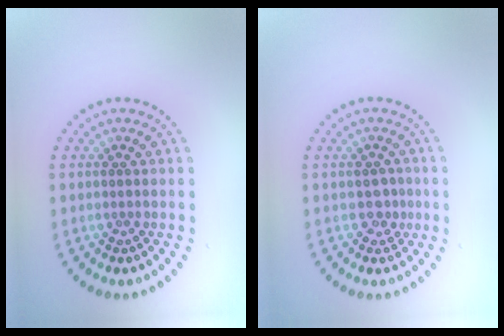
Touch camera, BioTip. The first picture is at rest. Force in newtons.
{"total": 1.3, "press": 1.2, "slide": 0.6}